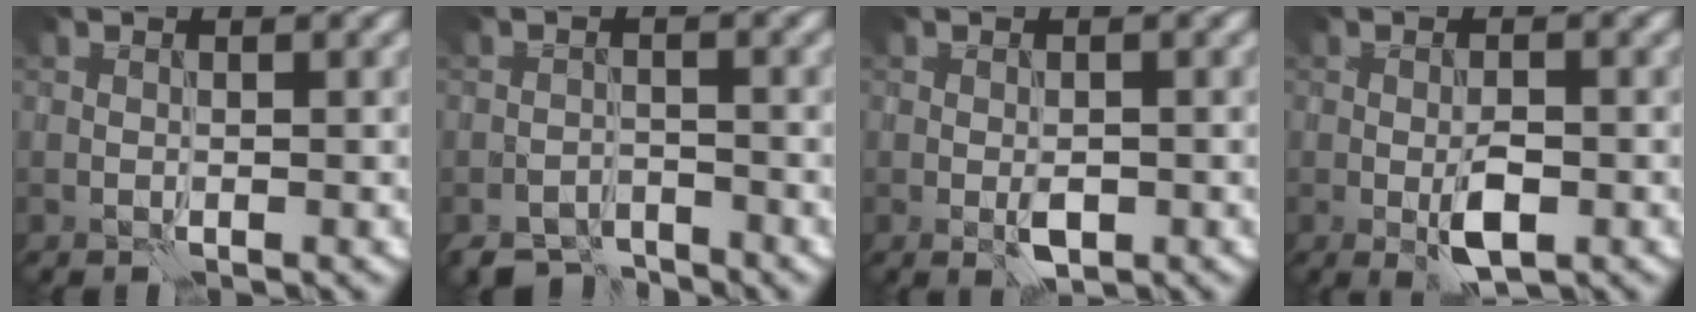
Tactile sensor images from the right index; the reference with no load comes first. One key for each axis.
{"total": 3.6, "fx": -3.4, "fy": 1.1, "fz": 0.5, "tx": -0.003, "ty": -0.004, "tz": -0.065}
{"total": 1.9, "fx": -0.6, "fy": 0.9, "fz": 1.6, "tx": -0.028, "ty": 0.000, "tz": -0.010}
{"total": 3.4, "fx": -1.1, "fy": 1.2, "fz": 2.9, "tx": -0.053, "ty": -0.002, "tz": -0.018}